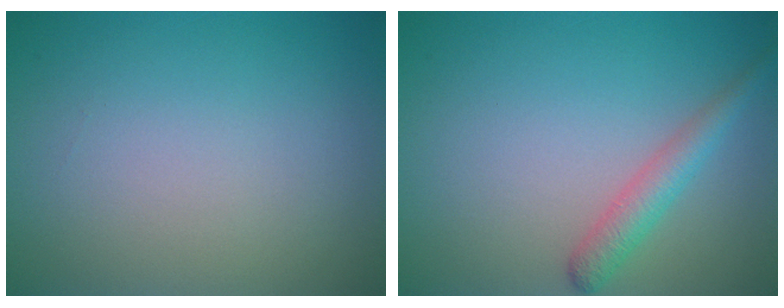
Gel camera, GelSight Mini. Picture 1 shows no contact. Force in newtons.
{"total": 2.5, "press": 2.5, "slide": 0.1}